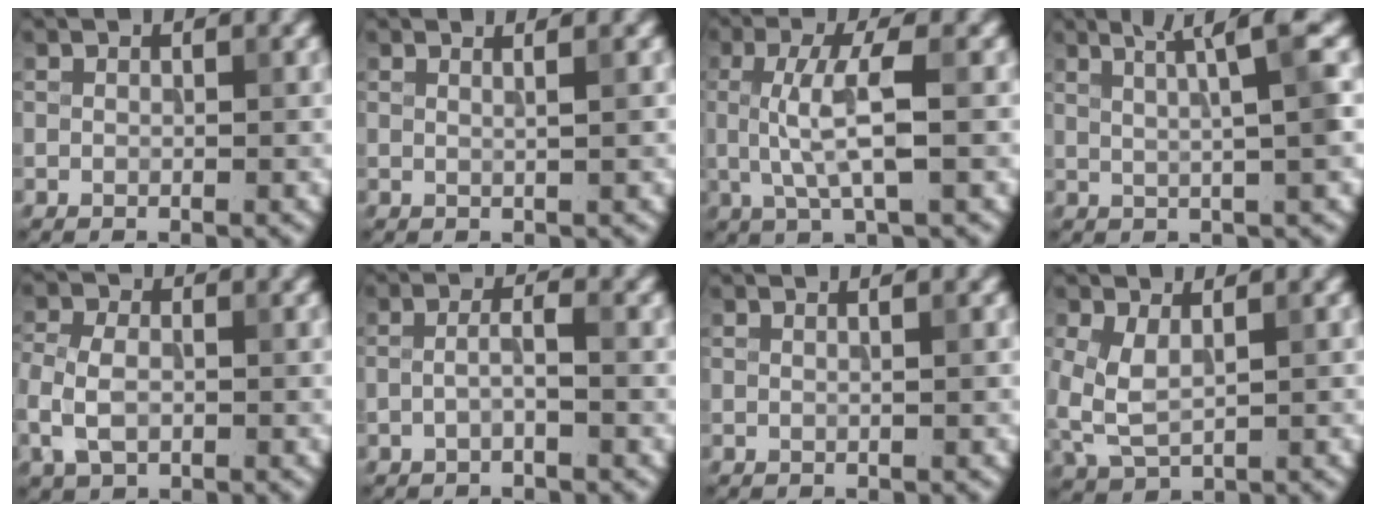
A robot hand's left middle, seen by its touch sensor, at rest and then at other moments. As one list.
[{"total": 2.0, "force": [0.9, 0.8, 1.6], "torque": [-0.007, 0.007, -0.010]}, {"total": 4.7, "force": [0.1, 1.0, 4.6], "torque": [-0.100, 0.005, 0.002]}, {"total": 5.0, "force": [1.9, 0.8, 4.5], "torque": [-0.056, 0.017, 0.026]}, {"total": 3.9, "force": [-1.0, 2.5, 2.7], "torque": [-0.071, -0.003, -0.024]}, {"total": 1.6, "force": [-0.6, 0.3, 1.5], "torque": [-0.034, 0.007, -0.015]}, {"total": 1.5, "force": [0.7, 0.6, 1.1], "torque": [-0.006, 0.000, -0.005]}, {"total": 3.2, "force": [0.7, 1.6, 2.7], "torque": [-0.069, 0.001, 0.018]}]